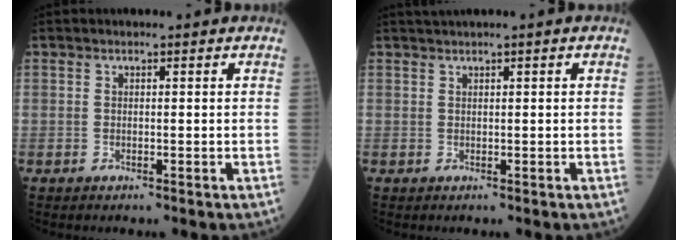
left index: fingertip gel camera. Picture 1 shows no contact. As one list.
[{"total": 1.2, "force": [0.8, -0.2, 0.9], "torque": [-0.021, 0.011, 0.019]}]